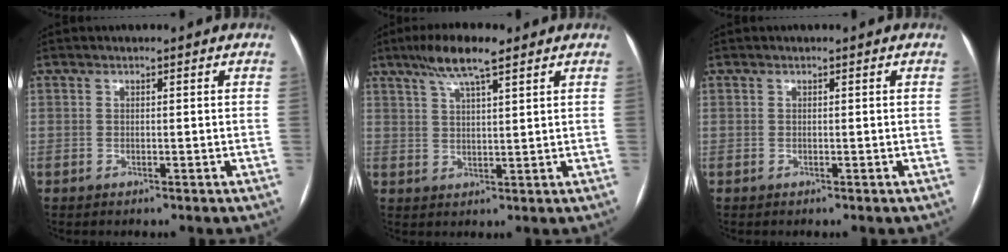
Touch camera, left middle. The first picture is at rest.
{"total": 7.3, "force": [5.0, 0.9, 5.3], "torque": [-0.103, 0.014, 0.087]}
{"total": 0.0}